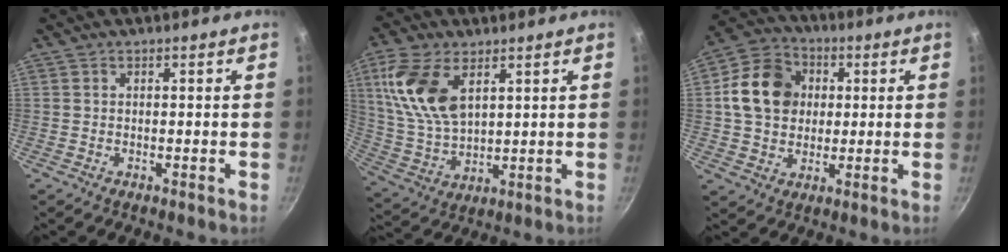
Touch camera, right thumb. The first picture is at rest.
{"total": 14.4, "force": [5.5, 8.0, 10.7], "torque": [-0.204, -0.020, 0.118]}
{"total": 13.7, "force": [2.1, 11.2, 7.5], "torque": [-0.105, 0.014, 0.024]}